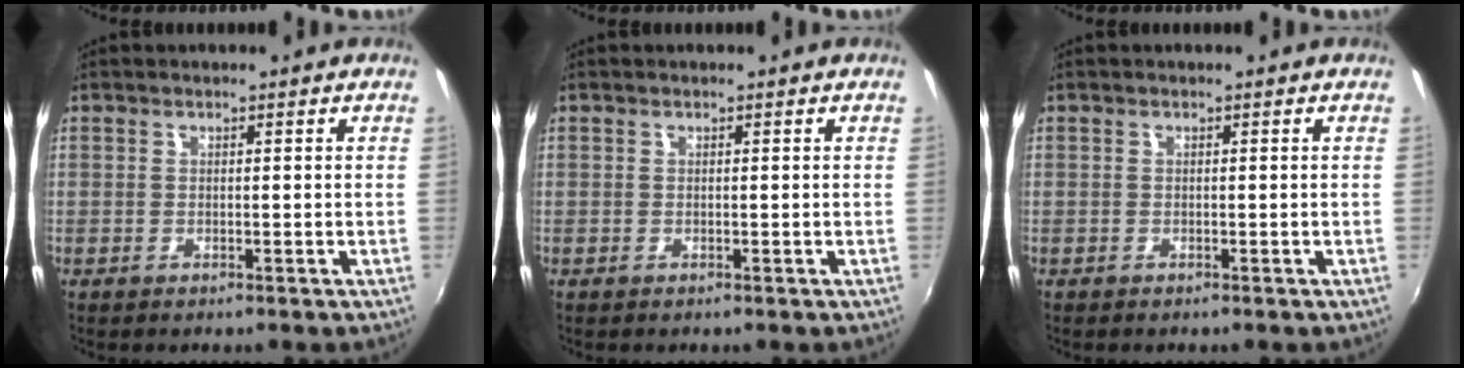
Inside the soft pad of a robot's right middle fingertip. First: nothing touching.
{"total": 0.0}
{"total": 0.0}